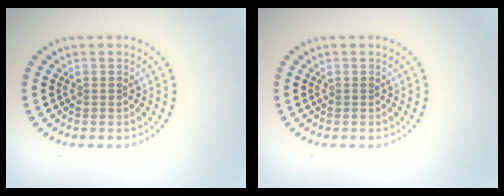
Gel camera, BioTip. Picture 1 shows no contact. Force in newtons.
{"total": 0.0}